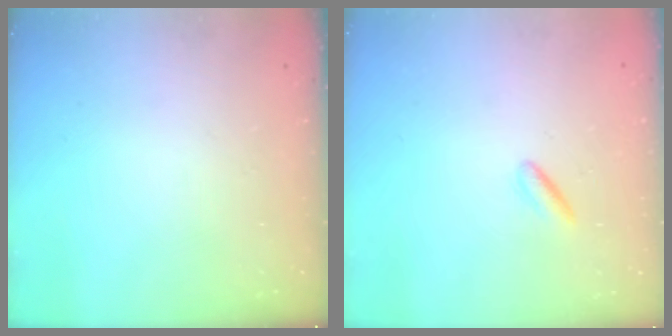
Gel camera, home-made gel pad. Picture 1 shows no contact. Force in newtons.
{"total": 1.2, "press": 1.1, "slide": 0.5}